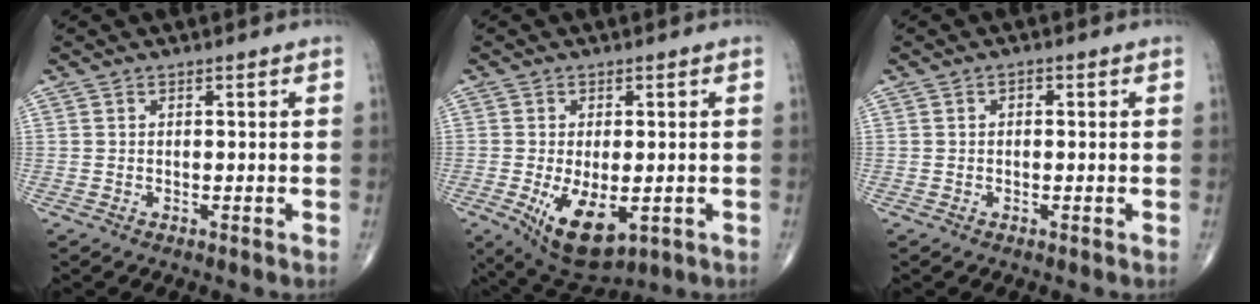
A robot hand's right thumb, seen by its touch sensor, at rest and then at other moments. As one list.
[{"total": 10.4, "force": [-2.8, 5.2, 8.5], "torque": [-0.136, -0.017, -0.031]}, {"total": 1.1, "force": [0.2, 0.7, 0.8], "torque": [-0.011, 0.004, 0.002]}]